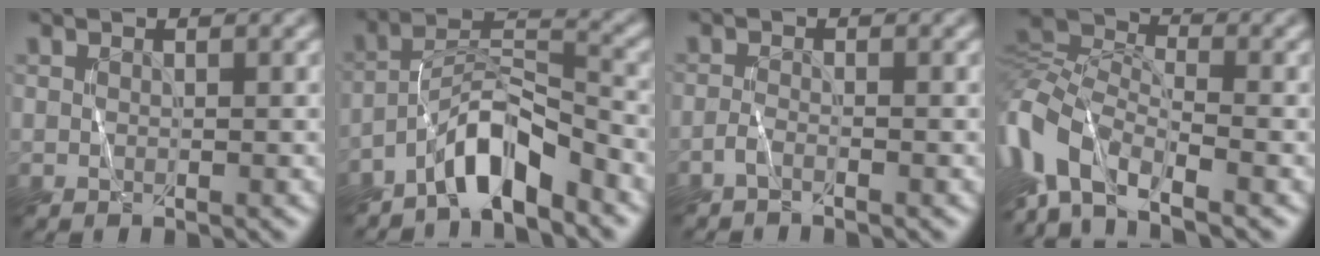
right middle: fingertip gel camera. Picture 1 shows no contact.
{"total": 5.4, "force": [-4.4, 1.3, 2.9], "torque": [-0.046, 0.017, -0.084]}
{"total": 1.0, "force": [-1.0, 0.0, 0.1], "torque": [-0.004, 0.001, -0.020]}
{"total": 8.8, "force": [-4.7, 4.5, 5.9], "torque": [-0.128, 0.003, -0.107]}